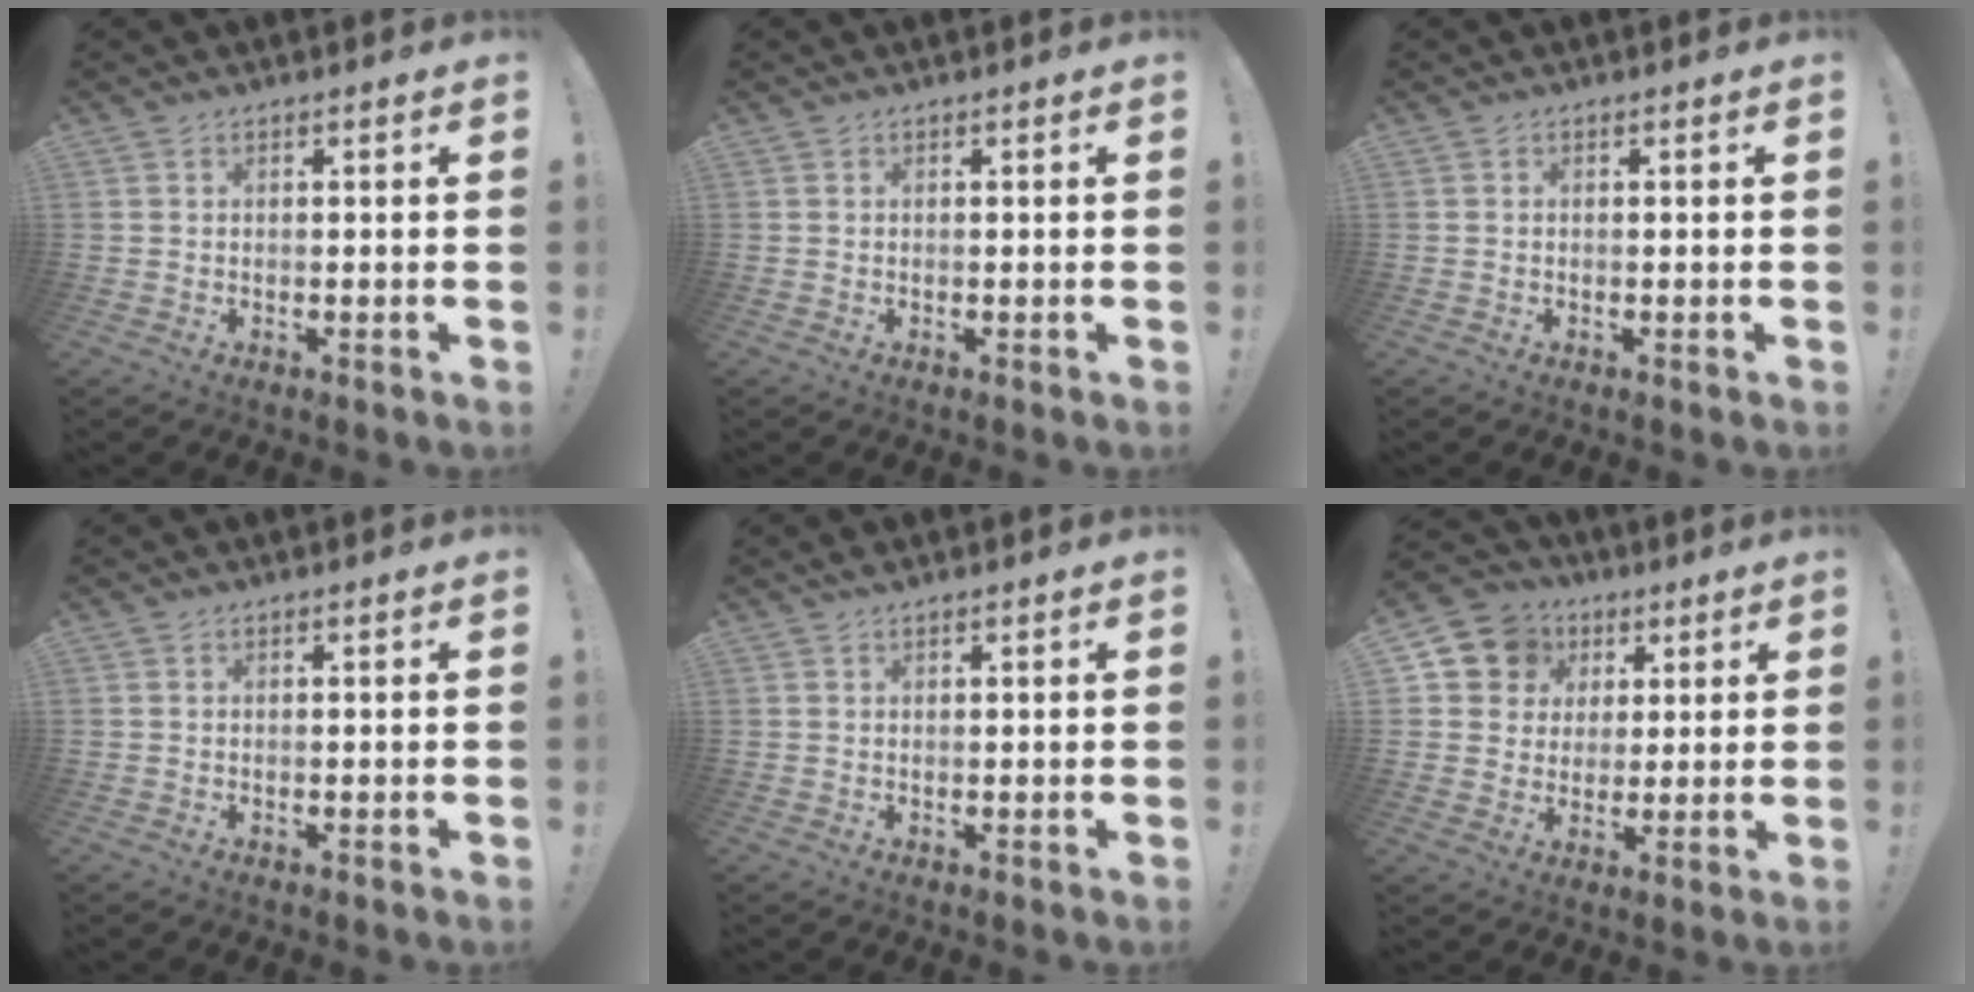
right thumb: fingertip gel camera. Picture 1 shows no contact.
{"total": 0.0}
{"total": 0.0}
{"total": 0.0}
{"total": 1.0, "force": [0.9, -0.1, 0.4], "torque": [-0.008, 0.001, 0.016]}
{"total": 10.1, "force": [3.4, 9.2, 2.5], "torque": [-0.035, -0.013, 0.073]}